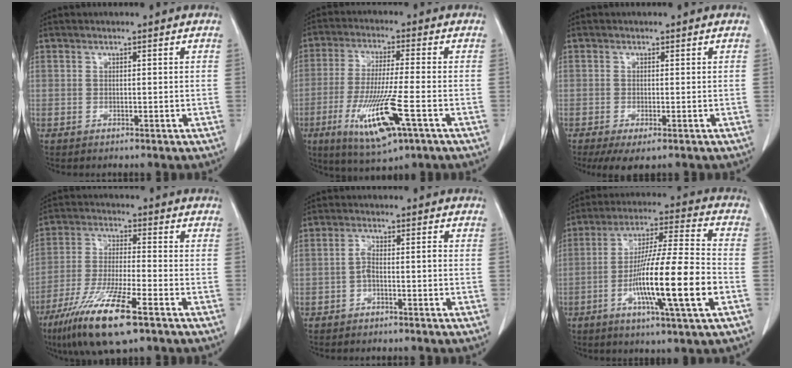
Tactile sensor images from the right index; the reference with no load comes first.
{"total": 12.8, "force": [-4.9, 1.0, 11.7], "torque": [-0.235, -0.031, -0.083]}
{"total": 4.0, "force": [-2.4, 1.3, 2.9], "torque": [-0.049, -0.010, -0.035]}
{"total": 13.2, "force": [-7.8, 1.6, 10.6], "torque": [-0.211, -0.030, -0.140]}
{"total": 2.7, "force": [-1.0, 0.7, 2.4], "torque": [-0.044, 0.010, -0.018]}
{"total": 16.9, "force": [-5.0, 0.2, 16.1], "torque": [-0.287, -0.010, -0.089]}